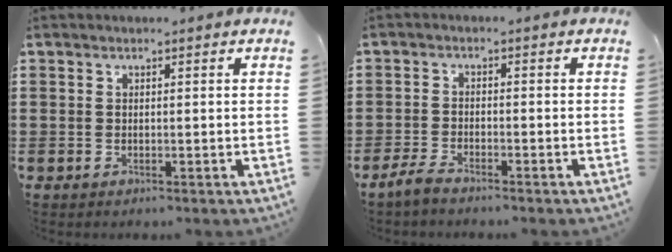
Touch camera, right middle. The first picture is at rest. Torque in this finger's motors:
{"motor_torque": [0.87, -0.36, 0.00, 0.03]}